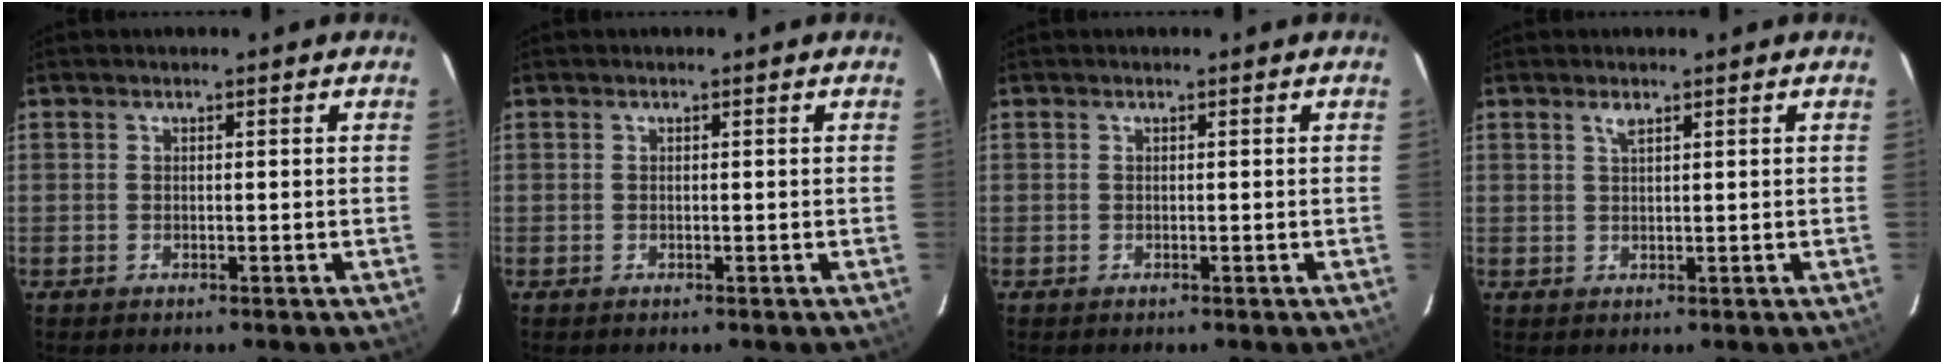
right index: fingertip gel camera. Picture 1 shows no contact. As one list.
[{"total": 0.0}, {"total": 0.0}, {"total": 1.3, "force": [0.9, 0.3, 0.9], "torque": [-0.018, 0.003, 0.017]}]